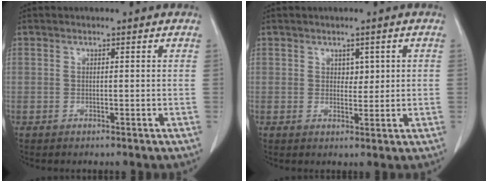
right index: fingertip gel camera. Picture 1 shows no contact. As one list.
[{"total": 2.0, "force": [0.6, 1.3, 1.4], "torque": [-0.013, -0.002, 0.011]}]